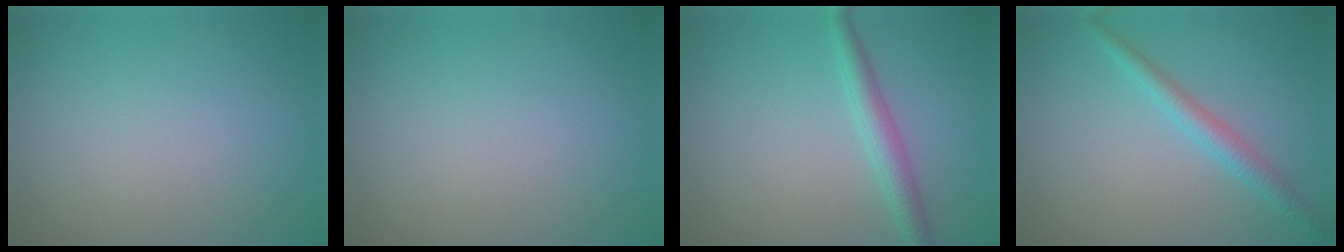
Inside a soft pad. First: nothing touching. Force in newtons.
{"total": 0.0}
{"total": 2.7, "press": 2.7, "slide": 0.1}
{"total": 2.4, "press": 2.4, "slide": 0.1}